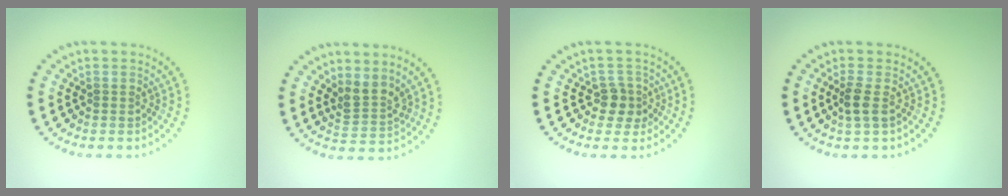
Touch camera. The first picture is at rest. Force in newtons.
{"total": 2.6, "press": 1.9, "slide": 1.7}
{"total": 2.2, "press": 1.9, "slide": 1.0}
{"total": 1.7, "press": 1.5, "slide": 0.8}